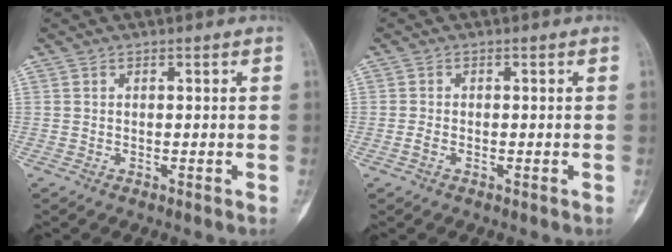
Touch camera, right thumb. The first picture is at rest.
{"total": 1.2, "force": [-0.5, 0.8, 0.8], "torque": [-0.021, 0.000, -0.012]}